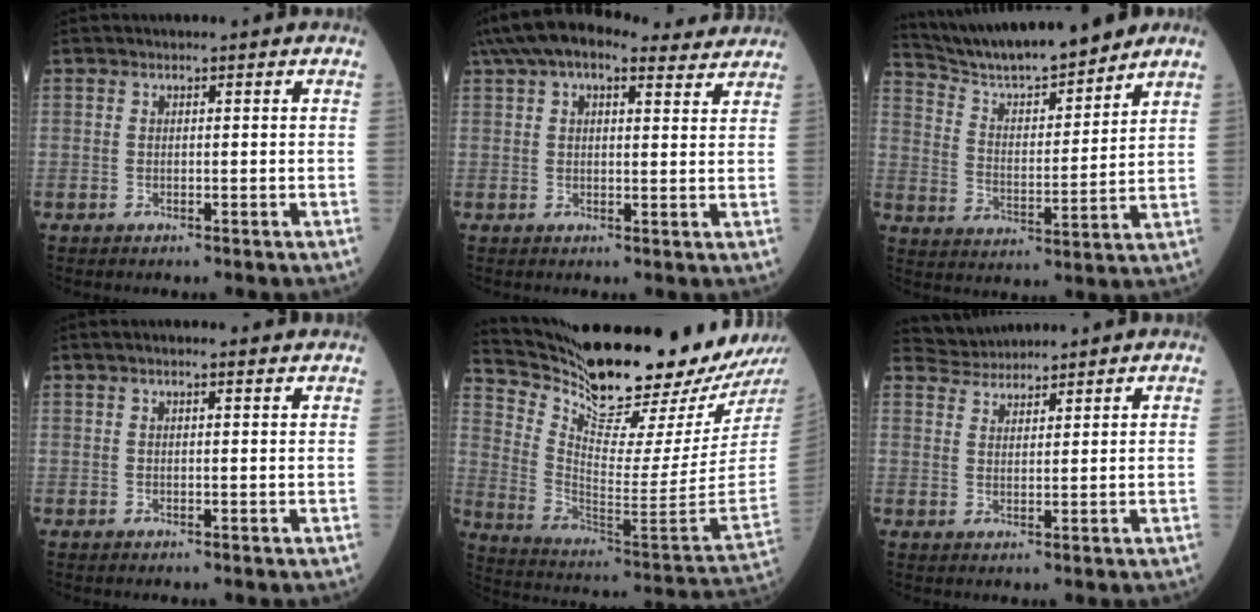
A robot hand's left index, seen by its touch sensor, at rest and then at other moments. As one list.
[{"total": 13.2, "force": [10.3, 4.6, 6.9], "torque": [-0.117, 0.060, 0.146]}, {"total": 14.5, "force": [13.3, 1.2, 5.7], "torque": [-0.102, 0.004, 0.226]}, {"total": 2.5, "force": [2.0, 0.2, 1.5], "torque": [-0.024, 0.019, 0.027]}, {"total": 25.9, "force": [22.3, 0.8, 13.1], "torque": [-0.234, -0.099, 0.341]}, {"total": 3.5, "force": [3.4, 0.2, -0.6], "torque": [0.000, 0.017, 0.071]}]